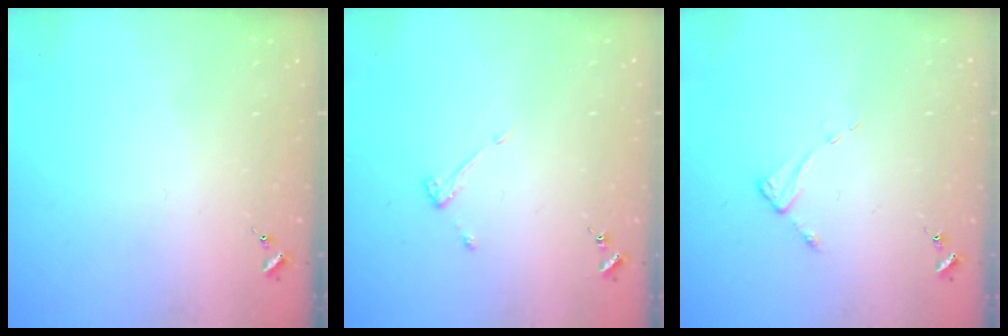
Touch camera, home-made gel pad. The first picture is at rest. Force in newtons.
{"total": 3.6, "press": 3.5, "slide": 0.6}
{"total": 2.6, "press": 2.6, "slide": 0.4}